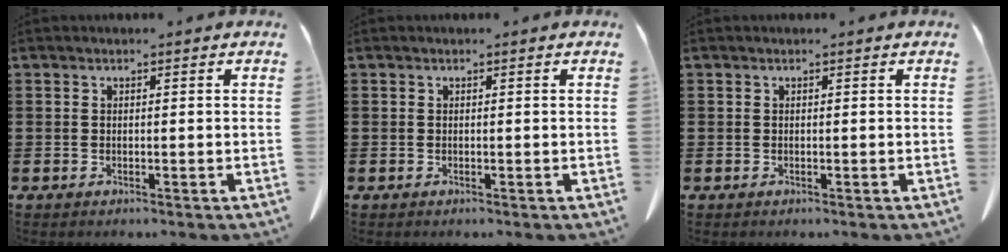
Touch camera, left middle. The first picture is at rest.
{"total": 0.0}
{"total": 0.0}